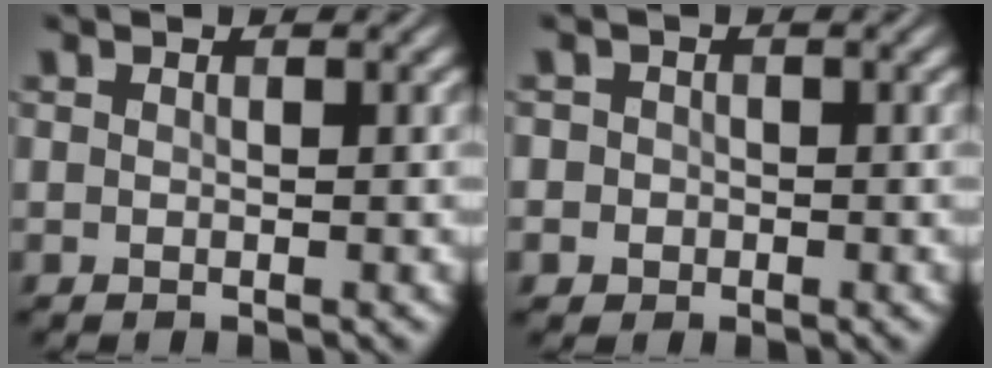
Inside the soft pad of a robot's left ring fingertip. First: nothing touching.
{"total": 1.9, "force": [-0.2, 1.9, 0.4], "torque": [0.010, 0.007, -0.017]}